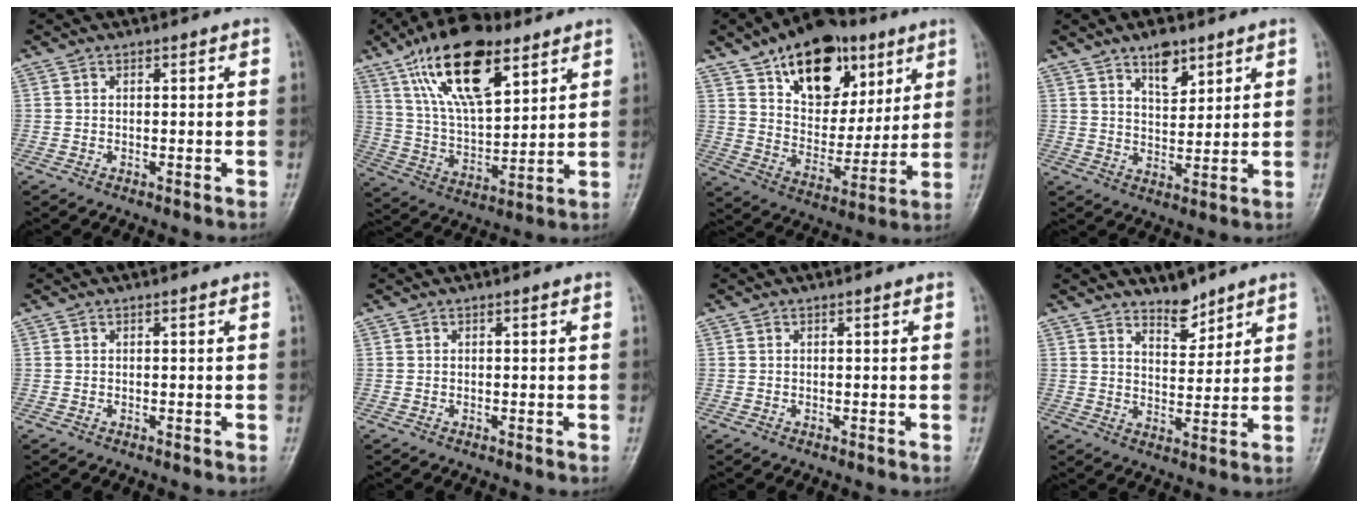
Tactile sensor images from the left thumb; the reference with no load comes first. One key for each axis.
{"total": 19.5, "fx": 10.6, "fy": 8.4, "fz": 14.1, "tx": -0.224, "ty": -0.035, "tz": 0.194}
{"total": 20.5, "fx": 10.6, "fy": 12.6, "fz": 12.1, "tx": -0.141, "ty": -0.040, "tz": 0.178}
{"total": 6.5, "fx": 4.1, "fy": 3.1, "fz": 3.9, "tx": -0.041, "ty": -0.029, "tz": 0.069}
{"total": 0.0}
{"total": 0.0}
{"total": 0.0}
{"total": 5.0, "fx": 4.3, "fy": 2.0, "fz": 1.7, "tx": -0.005, "ty": -0.038, "tz": 0.075}